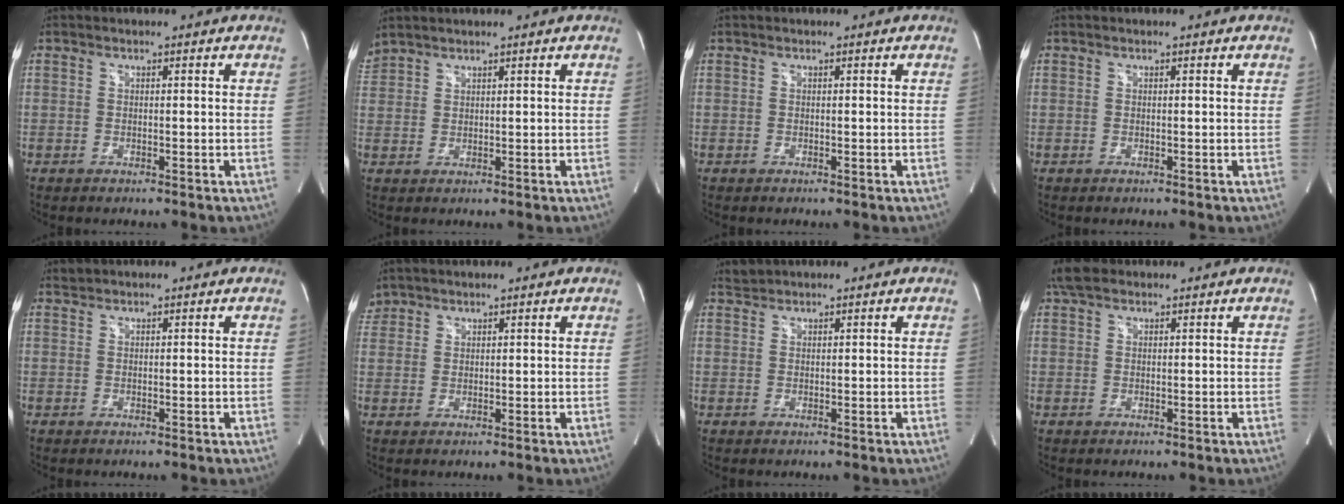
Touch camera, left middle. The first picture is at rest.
{"total": 3.3, "force": [3.2, 0.6, 0.7], "torque": [-0.025, 0.029, 0.067]}
{"total": 0.0}
{"total": 0.0}
{"total": 0.7, "force": [0.7, -0.1, -0.2], "torque": [-0.006, 0.005, 0.016]}
{"total": 2.9, "force": [2.5, 1.5, -0.2], "torque": [0.004, 0.014, 0.048]}
{"total": 1.3, "force": [1.3, -0.1, -0.4], "torque": [-0.004, 0.005, 0.030]}
{"total": 2.5, "force": [1.8, 1.3, 1.1], "torque": [-0.033, 0.021, 0.035]}